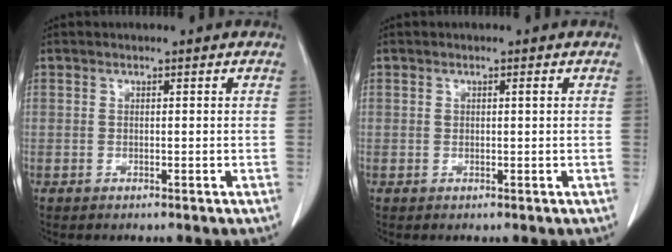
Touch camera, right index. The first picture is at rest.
{"total": 0.6, "force": [0.2, 0.2, 0.5], "torque": [-0.013, 0.004, 0.005]}